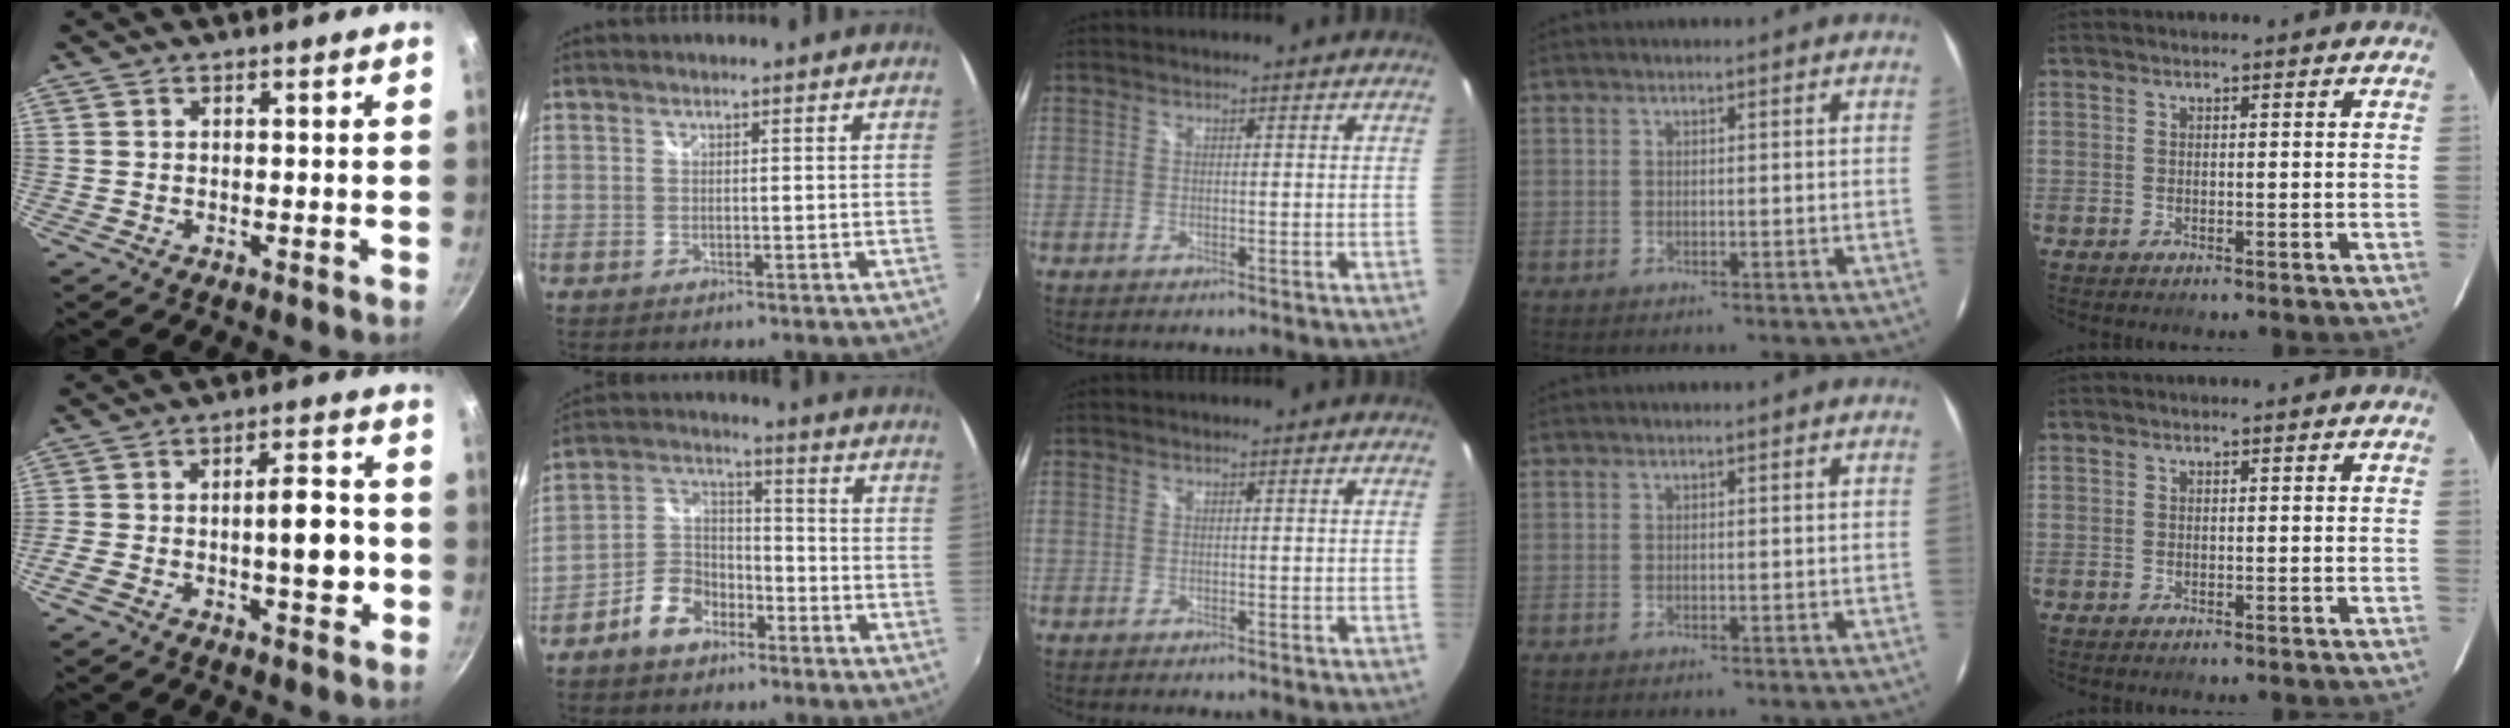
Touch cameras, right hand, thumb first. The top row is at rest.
{"thumb": {"total": 10.6, "force": [-2.8, 4.7, 9.1], "torque": [-0.112, 0.040, -0.050]}, "index": {"total": 8.6, "force": [-5.5, 5.4, 3.8], "torque": [-0.084, 0.028, -0.098]}}